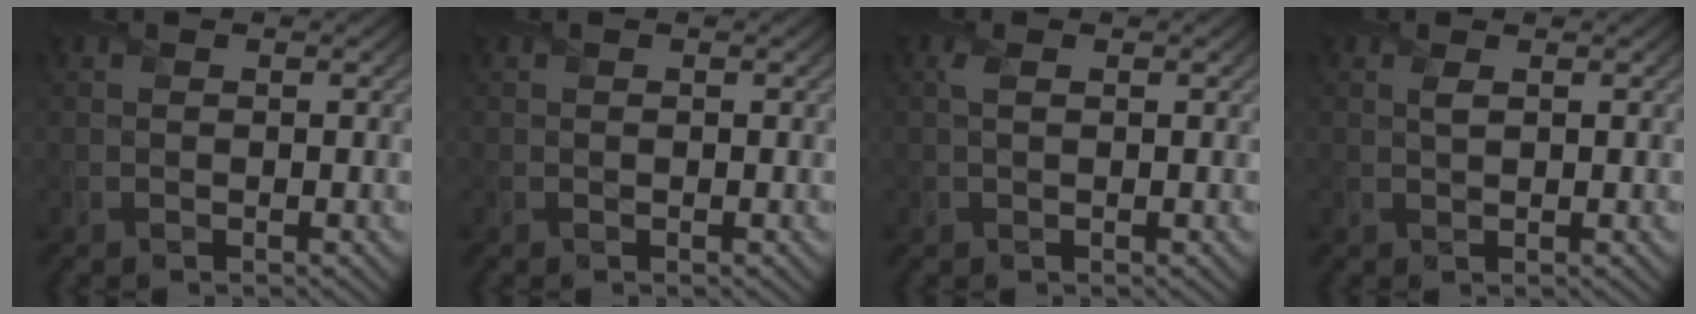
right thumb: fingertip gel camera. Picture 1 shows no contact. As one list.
[{"total": 0.0}, {"total": 1.0, "force": [0.4, 0.3, 0.9], "torque": [-0.022, 0.001, 0.008]}, {"total": 0.8, "force": [0.5, 0.0, 0.5], "torque": [-0.016, 0.003, 0.011]}]